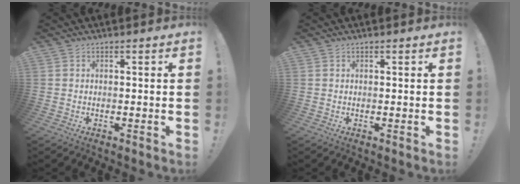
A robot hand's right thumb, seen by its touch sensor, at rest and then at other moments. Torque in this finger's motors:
{"motor_torque": [-0.12, 0.04, -0.14, 0.06, 0.02]}